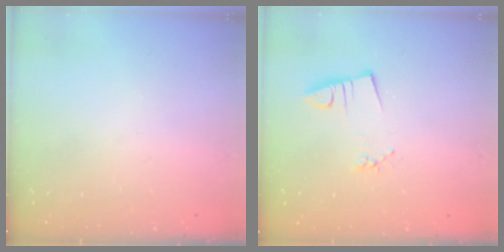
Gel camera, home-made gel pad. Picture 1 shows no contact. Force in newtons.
{"total": 2.9, "press": 1.4, "slide": 2.5}